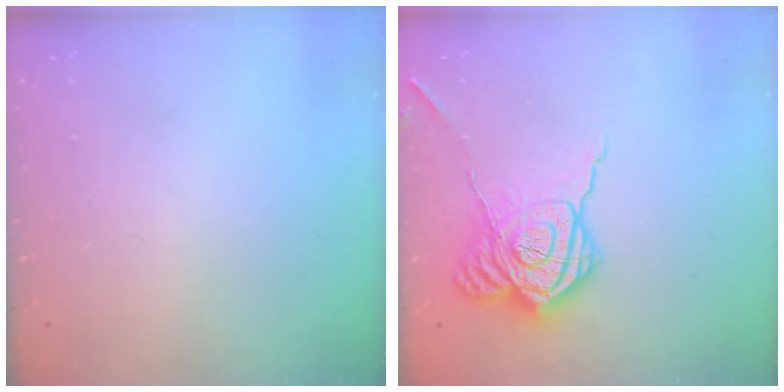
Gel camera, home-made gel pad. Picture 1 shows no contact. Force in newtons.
{"total": 18.6, "press": 18.6, "slide": 1.4}